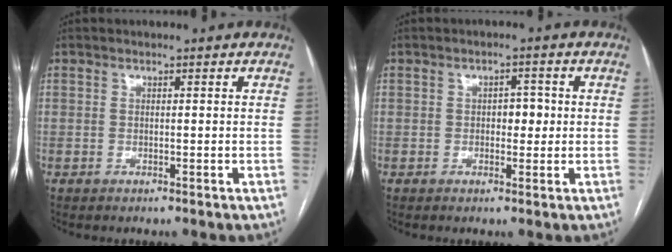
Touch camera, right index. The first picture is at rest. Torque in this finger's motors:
{"motor_torque": [0.51, 0.07, 0.01, 0.03]}